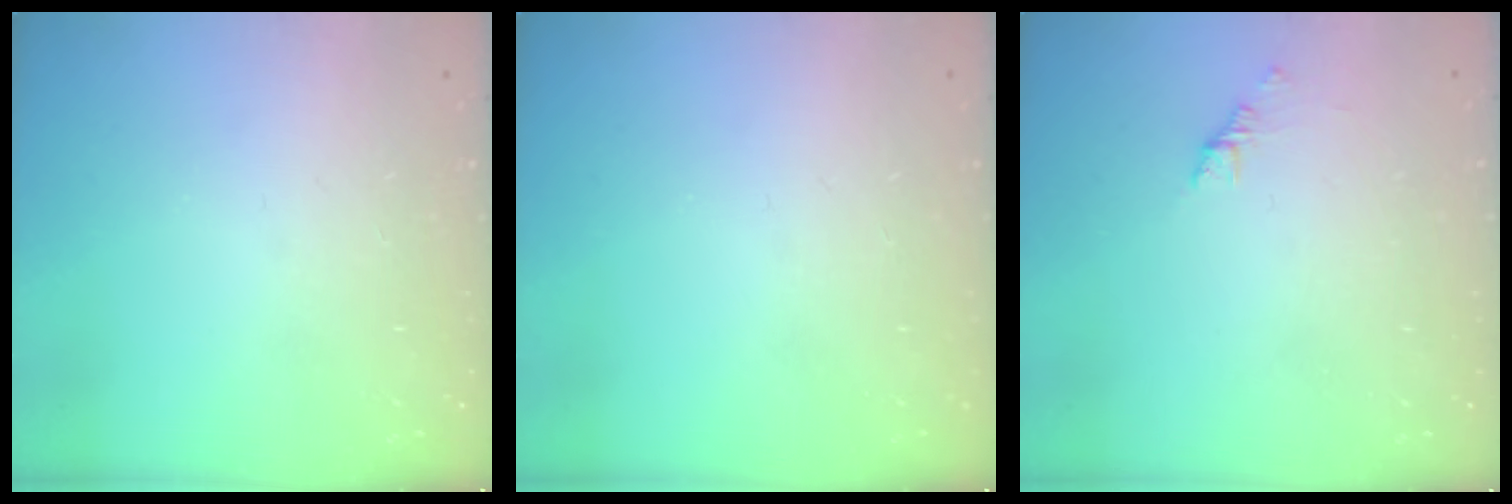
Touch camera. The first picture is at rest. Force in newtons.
{"total": 0.0}
{"total": 1.1, "press": 1.0, "slide": 0.5}